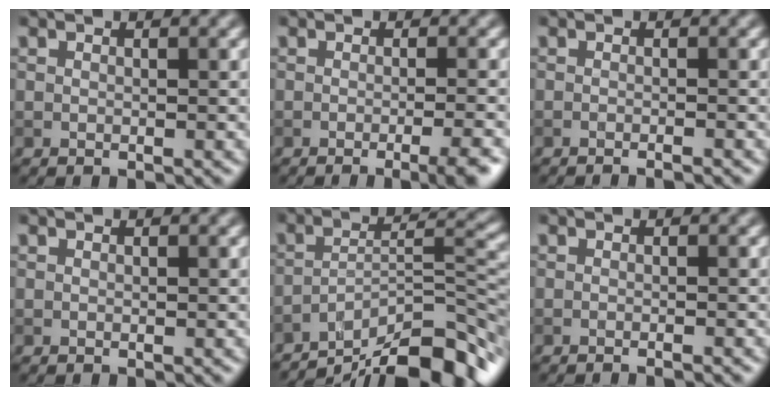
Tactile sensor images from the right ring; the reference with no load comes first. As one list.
[{"total": 4.0, "force": [-2.0, 1.0, 3.3], "torque": [-0.028, 0.000, -0.031]}, {"total": 1.6, "force": [-1.0, 0.4, 1.2], "torque": [-0.002, -0.003, -0.026]}, {"total": 0.0}, {"total": 11.9, "force": [-8.9, 2.8, 7.4], "torque": [-0.104, 0.018, -0.148]}, {"total": 1.3, "force": [-0.7, 0.4, 1.0], "torque": [-0.002, -0.007, -0.022]}]